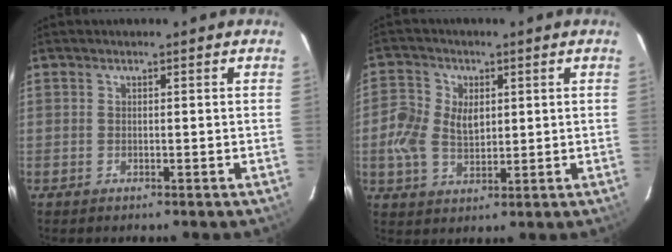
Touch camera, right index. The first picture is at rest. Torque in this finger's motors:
{"motor_torque": [0.26, -0.09, 0.49, 0.10]}